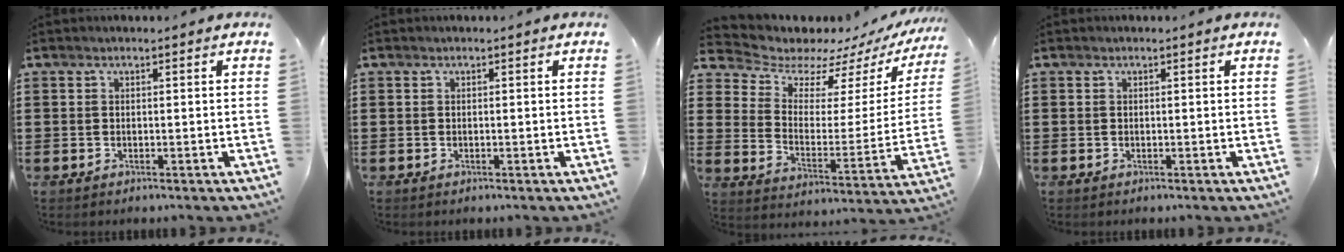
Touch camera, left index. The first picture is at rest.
{"total": 0.0}
{"total": 7.3, "force": [6.7, 2.9, 1.1], "torque": [-0.050, -0.055, 0.114]}
{"total": 0.0}